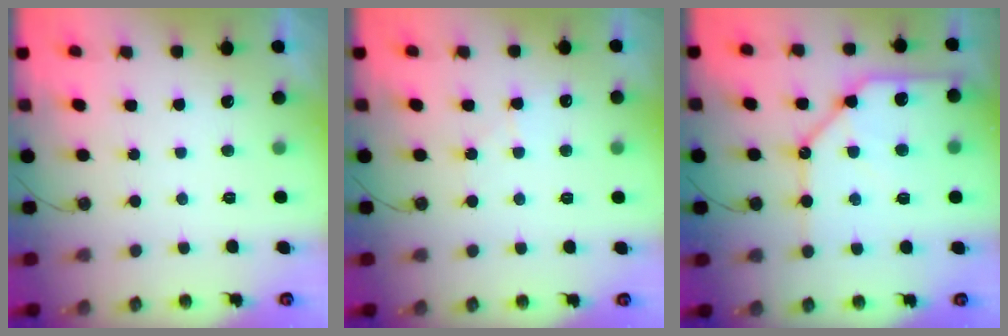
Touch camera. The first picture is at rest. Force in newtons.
{"total": 5.6, "press": 5.6, "slide": 0.7}
{"total": 16.8, "press": 16.7, "slide": 1.9}